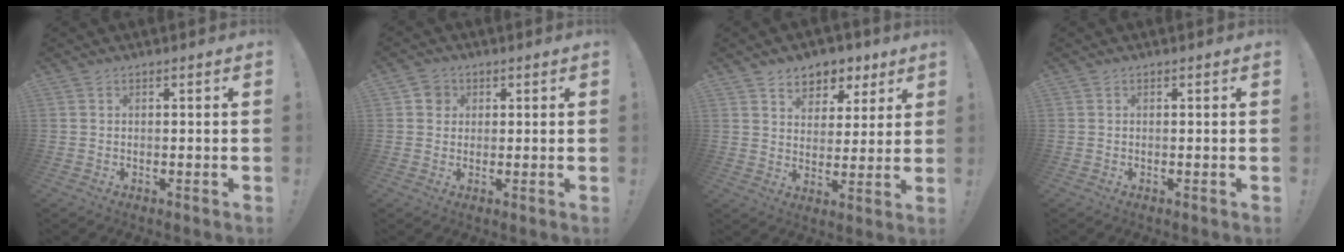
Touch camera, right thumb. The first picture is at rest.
{"total": 3.8, "force": [1.1, 3.5, 1.2], "torque": [-0.007, -0.001, 0.018]}
{"total": 7.4, "force": [4.6, 5.5, 1.6], "torque": [-0.008, -0.038, 0.088]}
{"total": 0.0}